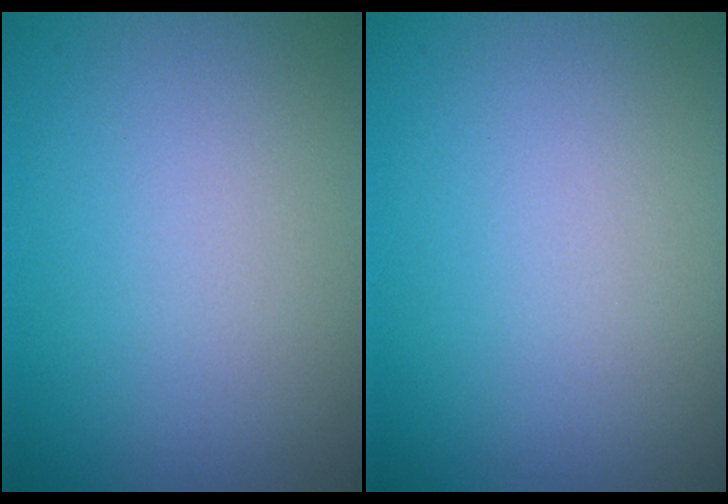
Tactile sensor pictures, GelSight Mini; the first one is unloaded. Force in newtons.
{"total": 0.0}